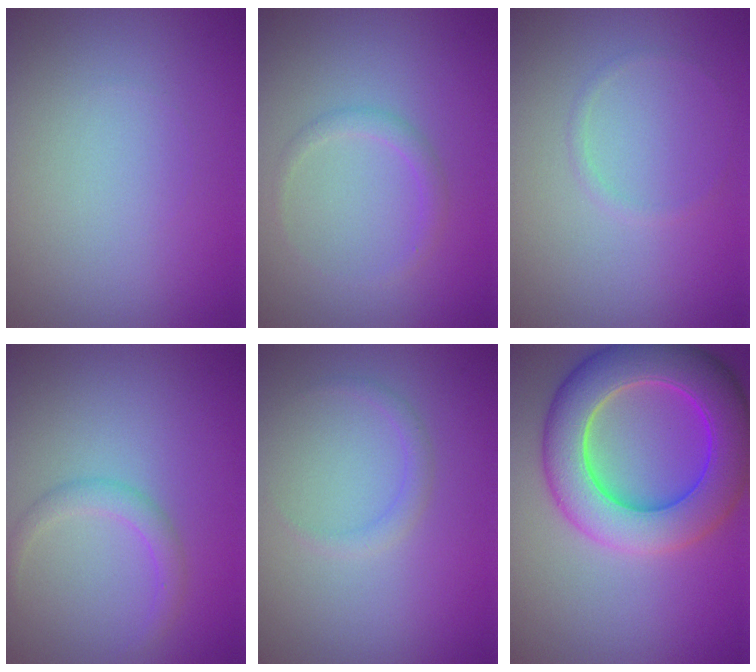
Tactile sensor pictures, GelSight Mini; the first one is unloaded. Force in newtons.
{"total": 1.3, "press": 1.3, "slide": 0.0}
{"total": 0.7, "press": 0.7, "slide": 0.1}
{"total": 1.7, "press": 1.7, "slide": 0.1}
{"total": 1.0, "press": 1.0, "slide": 0.0}
{"total": 9.8, "press": 9.8, "slide": 0.3}